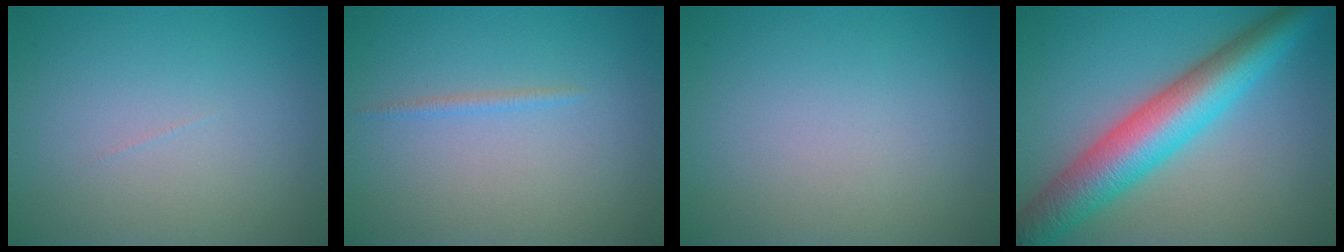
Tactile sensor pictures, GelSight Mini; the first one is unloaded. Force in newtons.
{"total": 0.7, "press": 0.7, "slide": 0.1}
{"total": 0.0}
{"total": 8.7, "press": 8.7, "slide": 0.1}